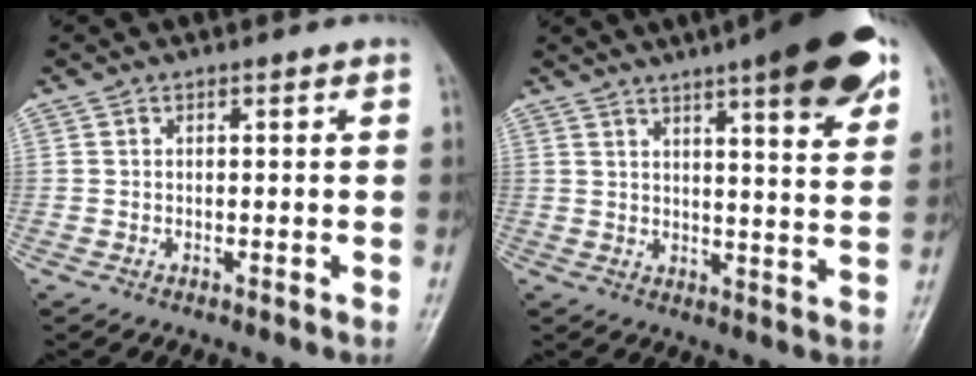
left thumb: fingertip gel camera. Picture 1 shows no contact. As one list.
[{"total": 17.3, "force": [10.1, 3.6, 13.6], "torque": [-0.164, -0.032, 0.132]}]